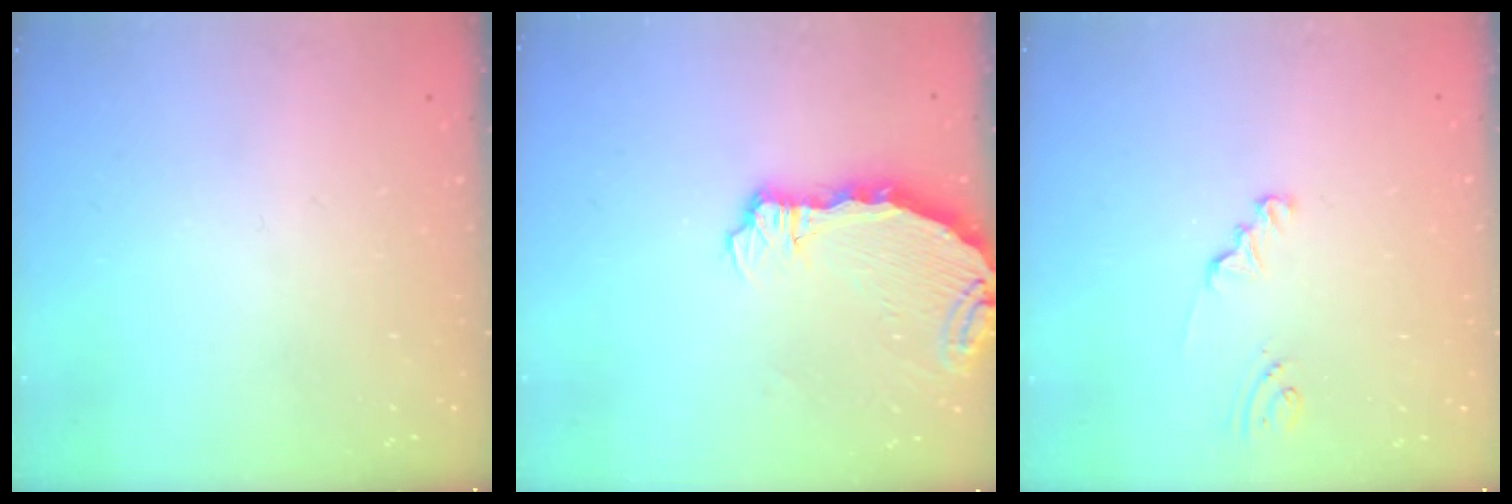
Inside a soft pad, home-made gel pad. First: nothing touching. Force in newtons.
{"total": 6.7, "press": 5.9, "slide": 3.1}
{"total": 1.3, "press": 1.3, "slide": 0.1}